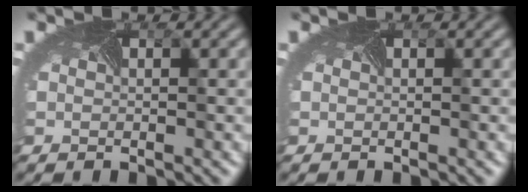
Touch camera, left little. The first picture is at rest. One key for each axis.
{"total": 0.0}